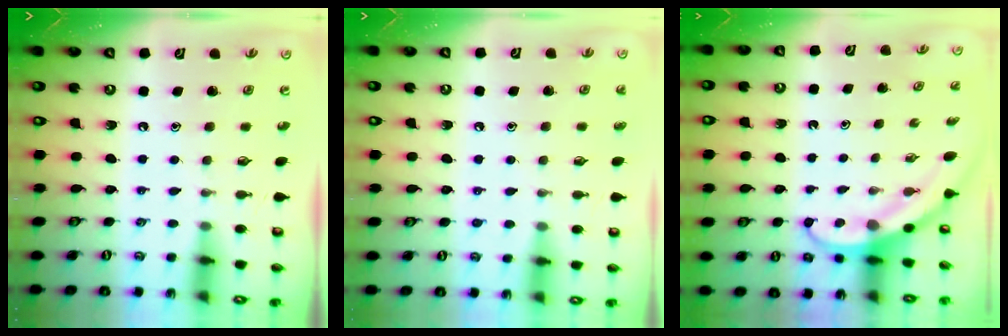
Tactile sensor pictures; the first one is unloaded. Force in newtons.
{"total": 2.9, "press": 2.9, "slide": 0.4}
{"total": 3.6, "press": 3.6, "slide": 0.3}